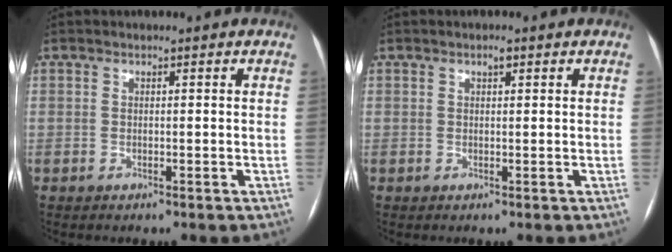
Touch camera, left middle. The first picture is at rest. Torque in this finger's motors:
{"motor_torque": [0.05, -0.05, -0.01, 0.02]}